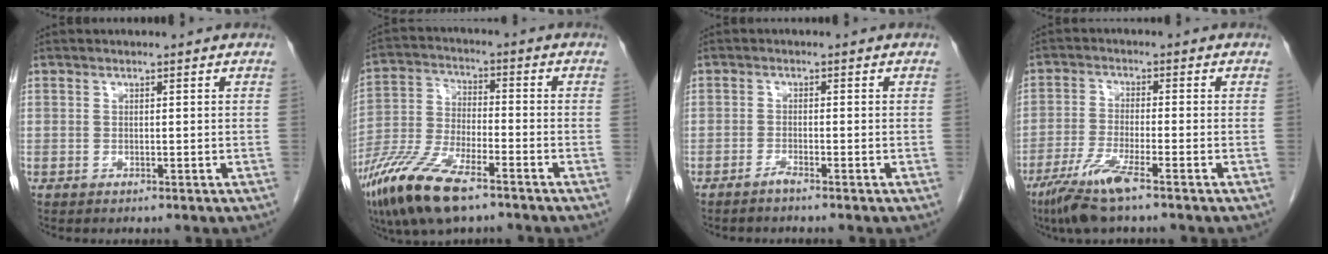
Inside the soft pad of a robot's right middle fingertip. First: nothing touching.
{"total": 13.7, "force": [-9.0, 3.7, 9.5], "torque": [-0.204, -0.026, -0.170]}
{"total": 1.3, "force": [-1.1, -0.2, 0.6], "torque": [-0.013, 0.000, -0.024]}
{"total": 8.0, "force": [-5.5, 0.0, 5.8], "torque": [-0.121, -0.023, -0.110]}